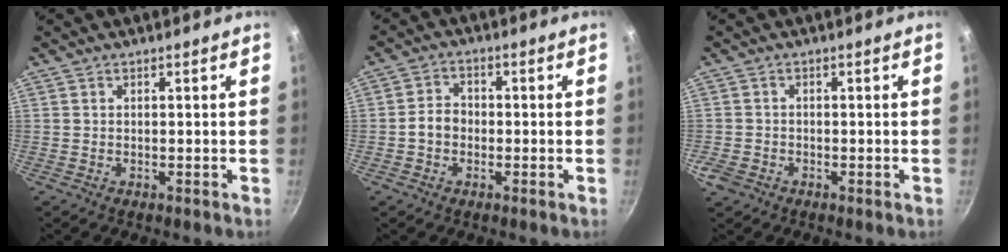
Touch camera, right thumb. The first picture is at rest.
{"total": 4.4, "force": [-1.0, 3.6, 2.4], "torque": [-0.032, 0.018, -0.025]}
{"total": 2.6, "force": [-1.3, 1.9, 1.1], "torque": [-0.020, 0.004, -0.026]}